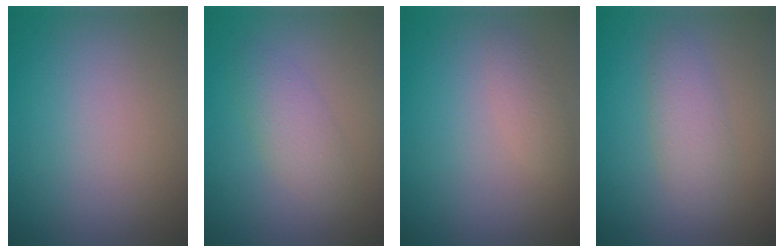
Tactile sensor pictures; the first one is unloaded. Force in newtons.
{"total": 2.3, "press": 2.3, "slide": 0.1}
{"total": 1.4, "press": 1.4, "slide": 0.1}
{"total": 2.4, "press": 2.4, "slide": 0.1}